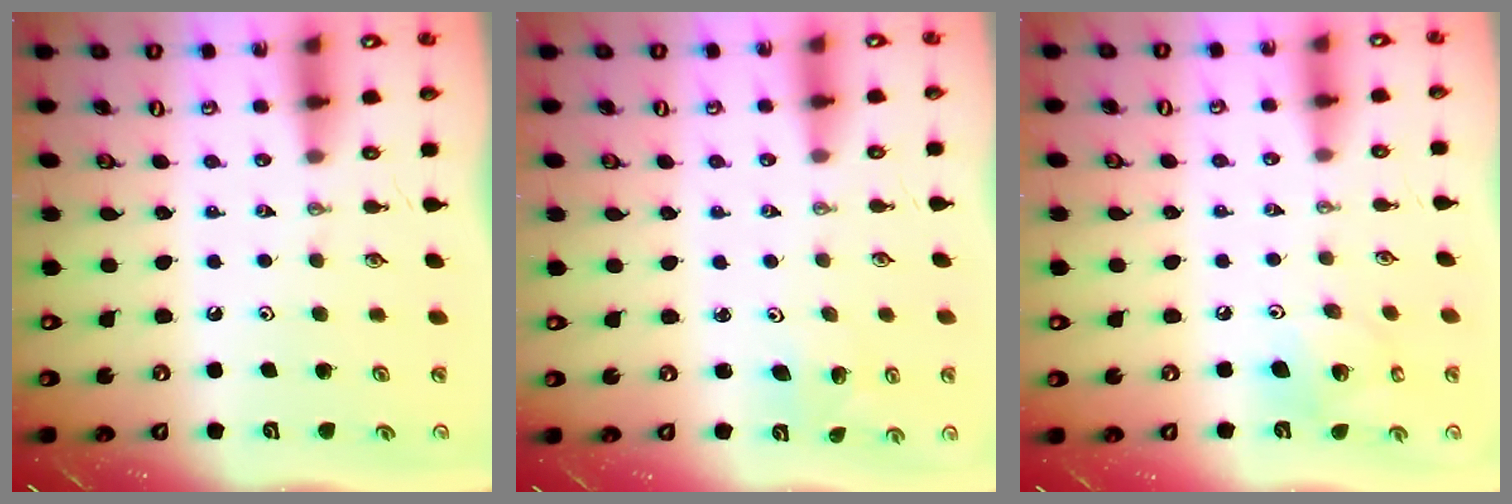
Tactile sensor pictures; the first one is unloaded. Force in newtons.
{"total": 1.3, "press": 1.3, "slide": 0.1}
{"total": 11.6, "press": 11.3, "slide": 2.9}